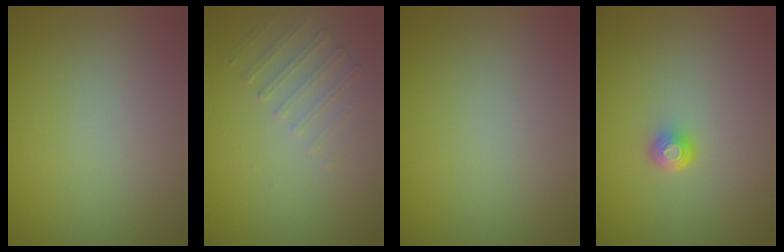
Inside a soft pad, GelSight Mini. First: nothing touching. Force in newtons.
{"total": 1.5, "press": 1.0, "slide": 1.1}
{"total": 0.0}
{"total": 1.7, "press": 1.2, "slide": 1.2}